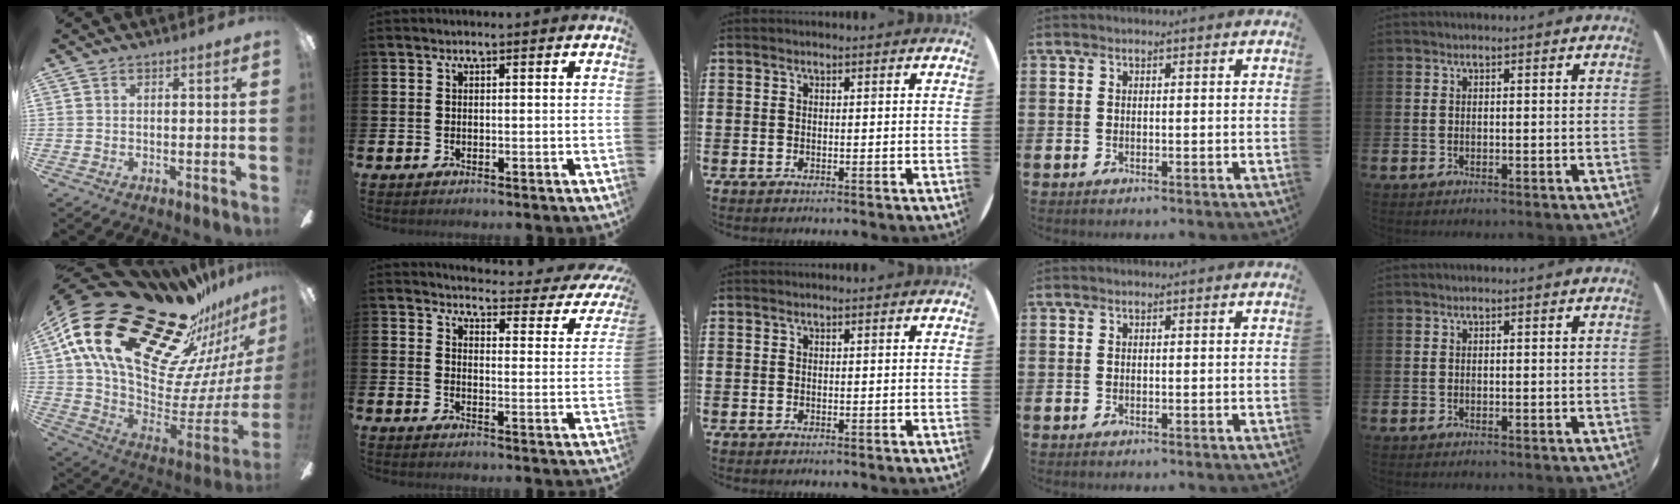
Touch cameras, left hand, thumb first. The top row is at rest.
{"thumb": {"total": 31.2, "force": [21.3, 13.9, 18.0], "torque": [-0.271, -0.187, 0.416]}, "index": {"total": 3.1, "force": [2.9, 0.8, 0.7], "torque": [-0.026, -0.032, 0.042]}}